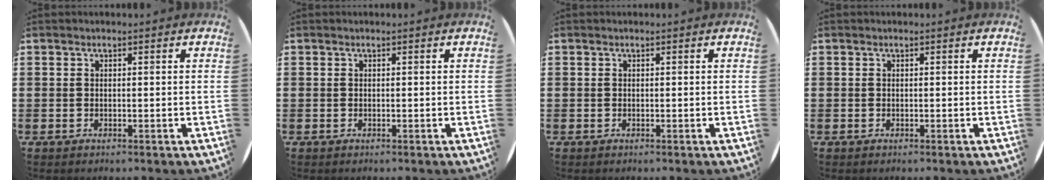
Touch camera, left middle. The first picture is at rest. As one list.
[{"total": 0.0}, {"total": 0.0}, {"total": 0.0}]